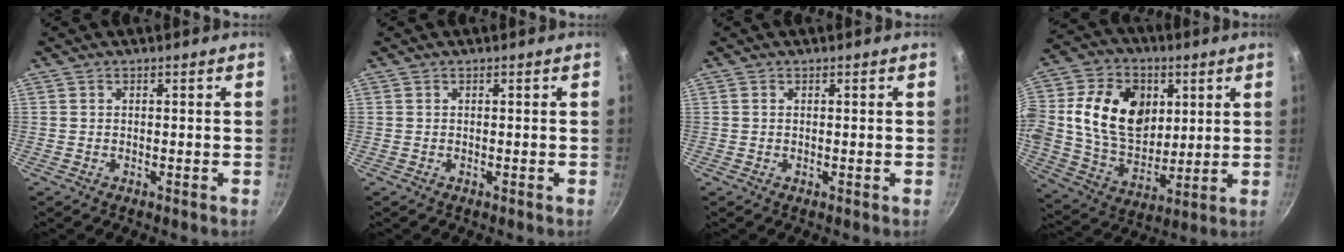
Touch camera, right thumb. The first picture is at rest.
{"total": 0.0}
{"total": 0.0}
{"total": 20.5, "force": [4.3, 15.0, 13.3], "torque": [-0.213, -0.008, 0.076]}